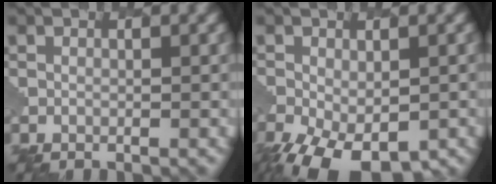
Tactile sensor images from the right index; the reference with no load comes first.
{"total": 9.2, "force": [-4.7, 4.8, 6.4], "torque": [-0.131, -0.040, -0.065]}